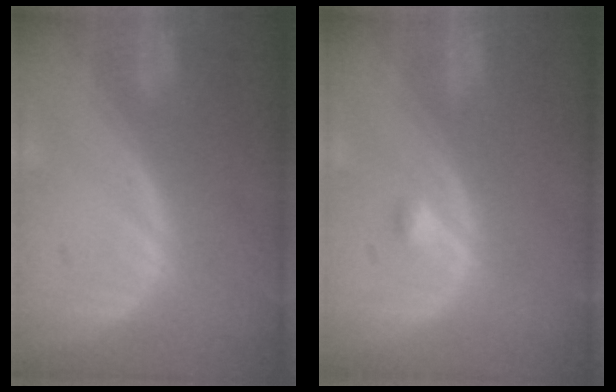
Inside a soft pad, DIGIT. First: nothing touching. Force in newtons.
{"total": 1.0, "press": 1.0, "slide": 0.1}